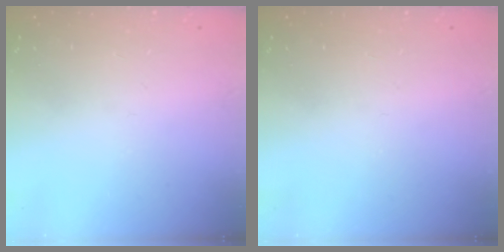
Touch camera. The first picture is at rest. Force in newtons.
{"total": 0.0}